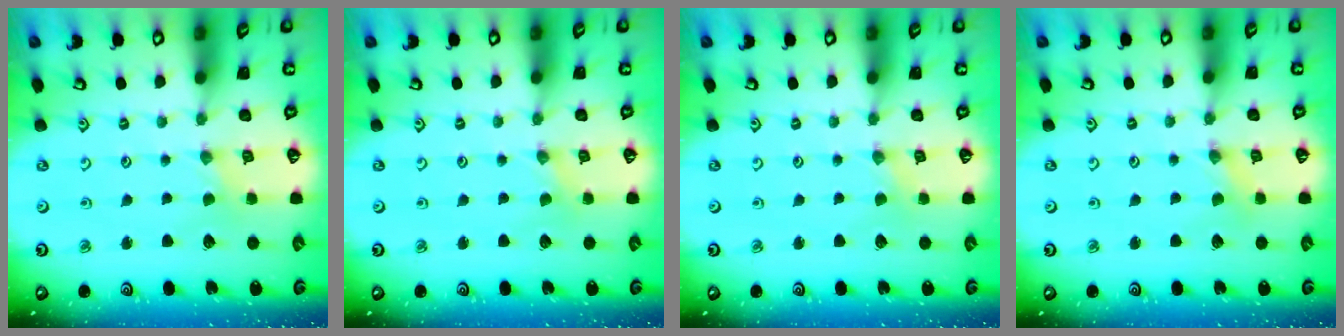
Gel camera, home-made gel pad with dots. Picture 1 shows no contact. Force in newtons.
{"total": 0.0}
{"total": 0.7, "press": 0.7, "slide": 0.2}
{"total": 1.1, "press": 1.1, "slide": 0.1}